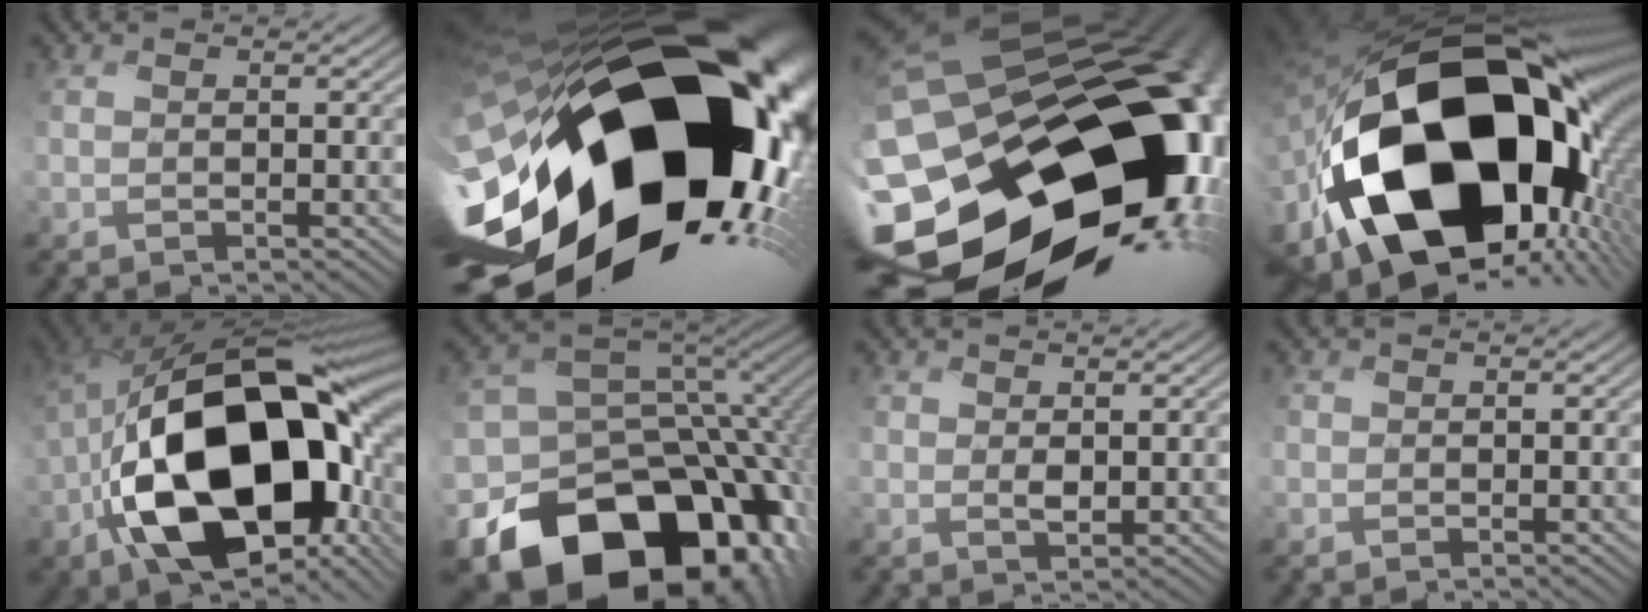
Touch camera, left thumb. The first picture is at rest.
{"total": 22.7, "force": [-5.9, 13.7, 17.1], "torque": [-0.303, -0.078, -0.113]}
{"total": 23.2, "force": [-9.7, 16.8, 12.6], "torque": [-0.194, -0.071, -0.181]}
{"total": 23.9, "force": [-4.2, 15.5, 17.7], "torque": [-0.386, -0.077, -0.042]}
{"total": 21.8, "force": [-4.6, 13.9, 16.2], "torque": [-0.332, -0.046, -0.056]}
{"total": 21.1, "force": [-12.7, 13.7, 9.7], "torque": [-0.182, -0.030, -0.182]}
{"total": 1.2, "force": [0.4, 0.8, 0.8], "torque": [-0.020, -0.003, 0.007]}
{"total": 0.6, "force": [0.1, 0.5, -0.3], "torque": [0.005, -0.002, -0.003]}